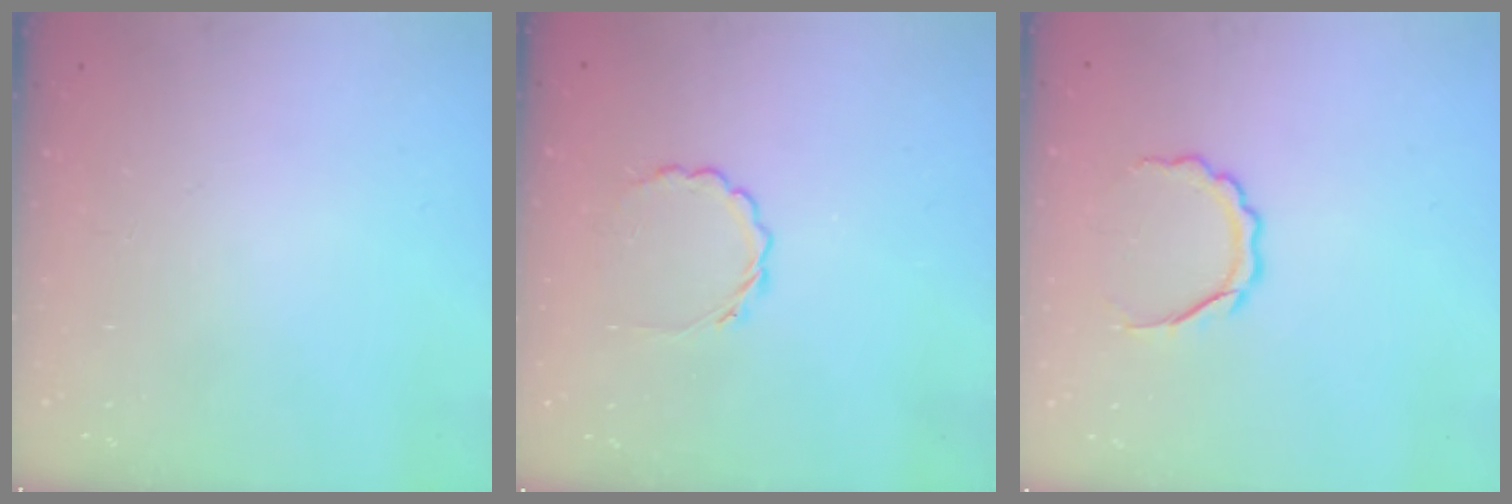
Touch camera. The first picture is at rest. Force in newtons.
{"total": 2.5, "press": 2.2, "slide": 1.1}
{"total": 5.2, "press": 5.1, "slide": 0.4}